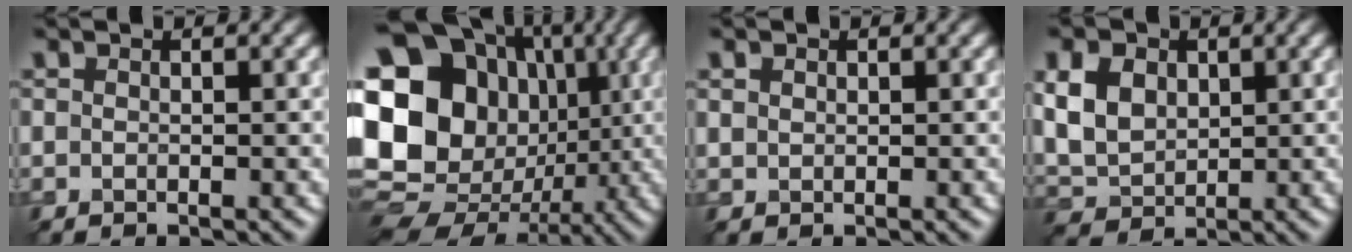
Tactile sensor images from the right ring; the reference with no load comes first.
{"total": 24.7, "force": [0.7, 22.3, 10.5], "torque": [-0.242, 0.039, -0.027]}
{"total": 0.9, "force": [0.4, 0.7, 0.3], "torque": [-0.009, -0.002, 0.007]}
{"total": 5.7, "force": [1.1, 4.3, 3.7], "torque": [-0.095, 0.004, 0.015]}